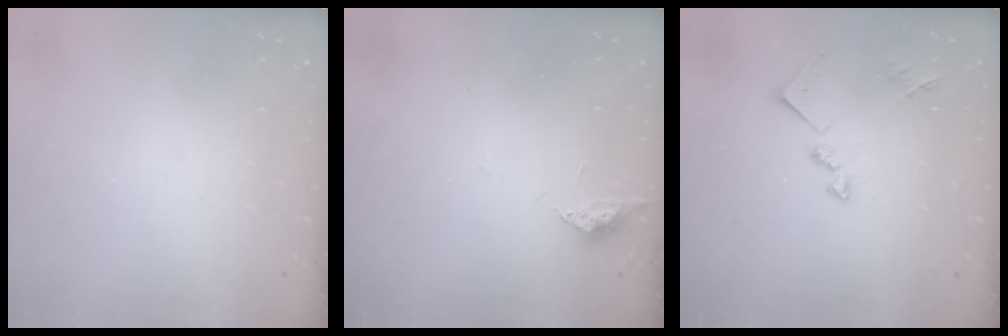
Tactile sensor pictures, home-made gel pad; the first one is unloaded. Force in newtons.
{"total": 3.7, "press": 3.7, "slide": 0.5}
{"total": 12.3, "press": 12.3, "slide": 0.6}